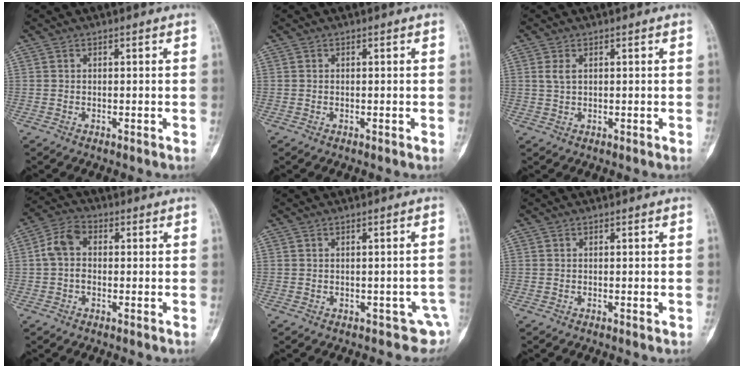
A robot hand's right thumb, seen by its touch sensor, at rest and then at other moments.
{"total": 0.0}
{"total": 1.9, "force": [0.6, 1.0, 1.4], "torque": [-0.035, 0.006, 0.018]}
{"total": 5.8, "force": [0.2, 4.2, 4.1], "torque": [-0.076, 0.022, -0.008]}
{"total": 3.6, "force": [-1.1, 2.4, 2.3], "torque": [0.000, 0.010, -0.010]}
{"total": 0.7, "force": [-0.2, 0.2, 0.6], "torque": [-0.006, -0.001, -0.003]}